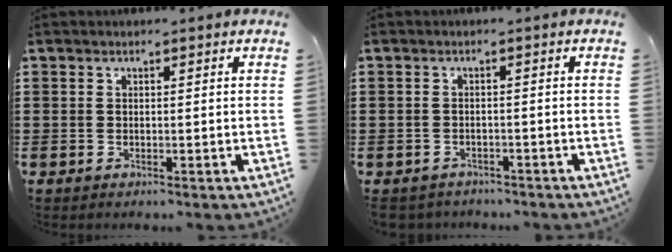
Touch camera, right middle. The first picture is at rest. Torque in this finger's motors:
{"motor_torque": [0.03, -0.01, 0.00, 0.00]}